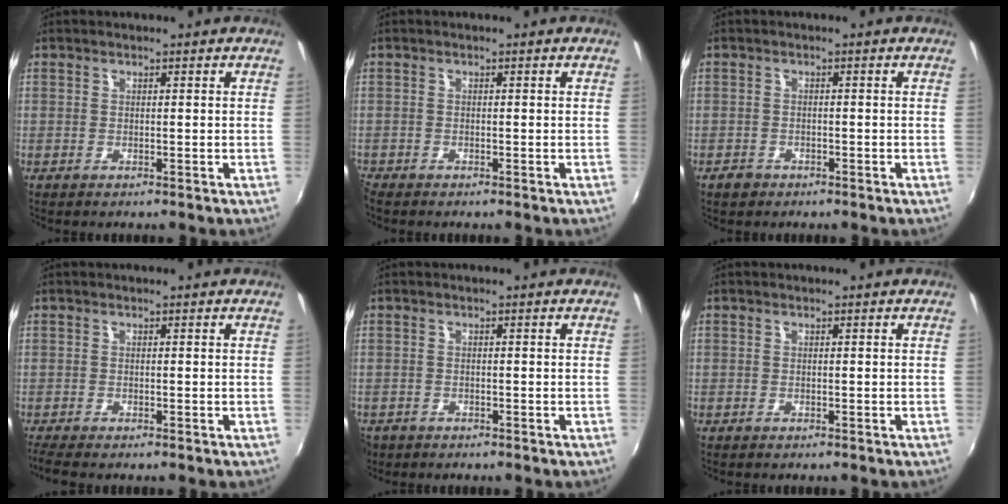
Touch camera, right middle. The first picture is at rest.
{"total": 1.2, "force": [-1.2, 0.2, 0.2], "torque": [-0.007, -0.008, -0.026]}
{"total": 2.0, "force": [-1.4, 1.4, 0.5], "torque": [-0.014, -0.001, -0.023]}
{"total": 2.5, "force": [-2.2, 0.2, 1.3], "torque": [-0.031, -0.015, -0.042]}
{"total": 3.4, "force": [-2.2, 2.4, 1.1], "torque": [-0.034, -0.009, -0.037]}
{"total": 0.5, "force": [-0.4, 0.4, 0.0], "torque": [0.000, 0.000, -0.007]}